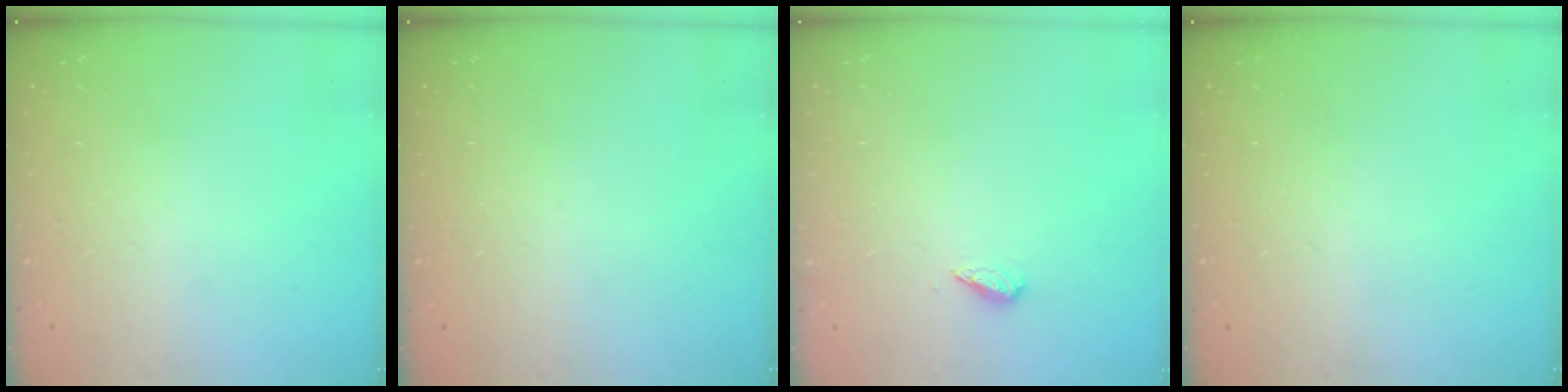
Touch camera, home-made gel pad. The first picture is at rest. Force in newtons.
{"total": 0.0}
{"total": 2.7, "press": 2.6, "slide": 0.4}
{"total": 0.0}